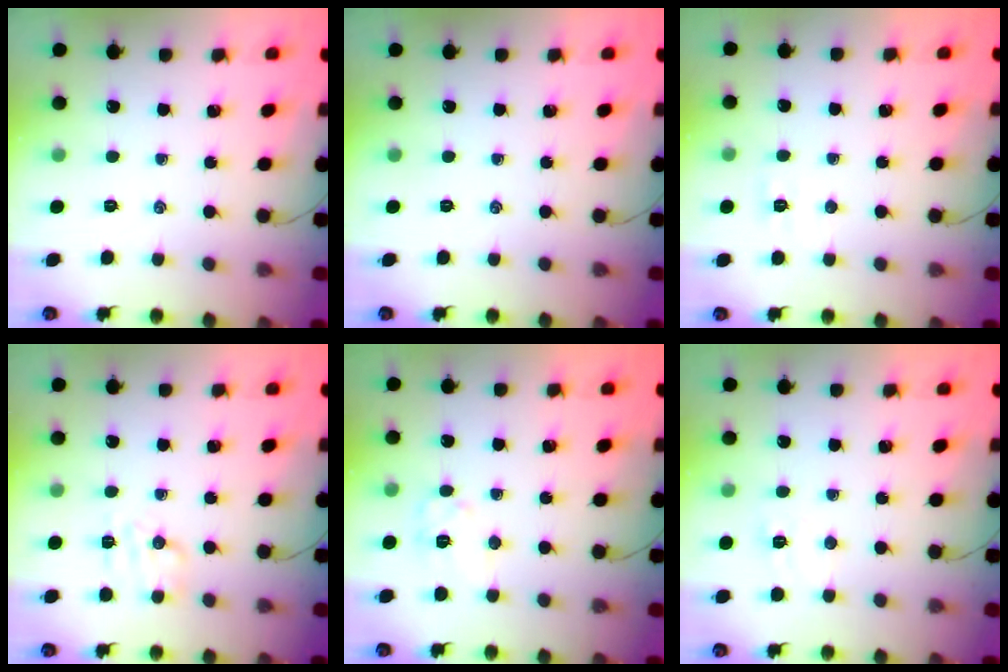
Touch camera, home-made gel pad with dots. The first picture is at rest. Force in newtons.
{"total": 0.0}
{"total": 4.4, "press": 4.3, "slide": 0.8}
{"total": 5.3, "press": 5.2, "slide": 1.2}
{"total": 6.9, "press": 6.9, "slide": 0.2}
{"total": 4.6, "press": 4.5, "slide": 1.0}